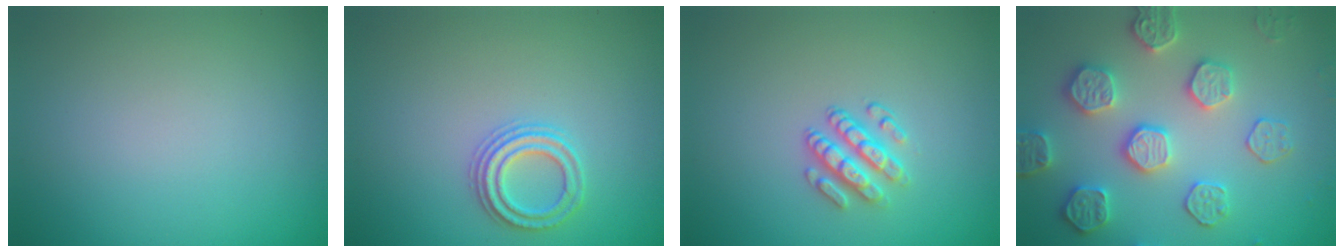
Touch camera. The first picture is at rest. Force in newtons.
{"total": 2.3, "press": 2.2, "slide": 0.6}
{"total": 2.3, "press": 1.9, "slide": 1.4}
{"total": 5.0, "press": 4.8, "slide": 1.4}